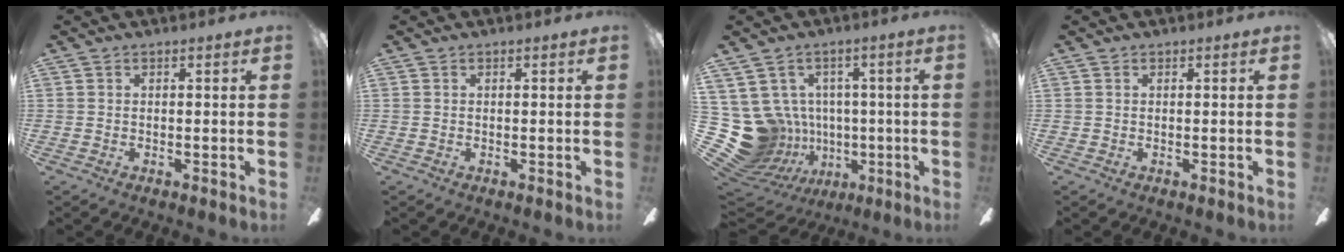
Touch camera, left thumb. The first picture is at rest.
{"total": 0.0}
{"total": 15.5, "force": [-1.2, 14.4, 5.5], "torque": [-0.167, -0.007, 0.012]}
{"total": 0.0}